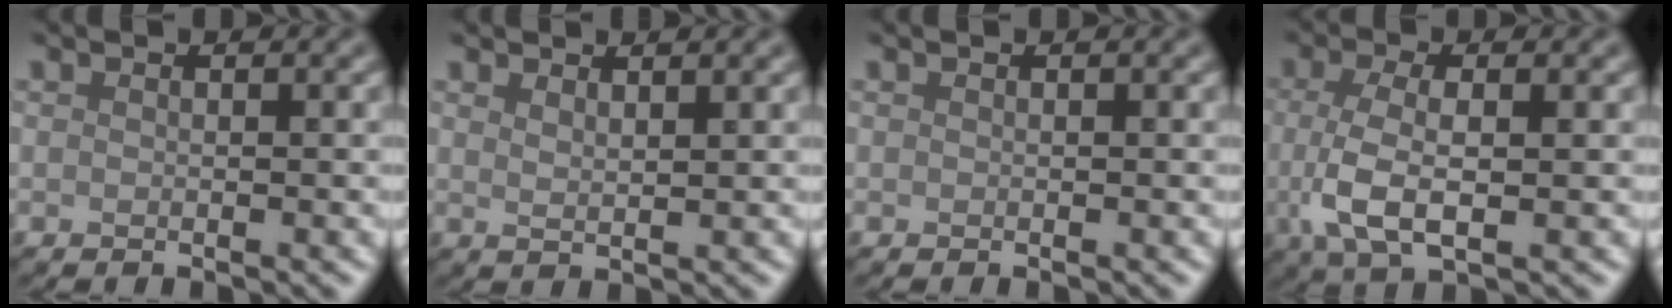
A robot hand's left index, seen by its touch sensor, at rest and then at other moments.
{"total": 1.5, "force": [1.2, 0.4, 0.8], "torque": [-0.009, -0.001, 0.018]}
{"total": 0.0}
{"total": 5.0, "force": [-0.3, 2.1, 4.5], "torque": [-0.104, -0.006, -0.007]}